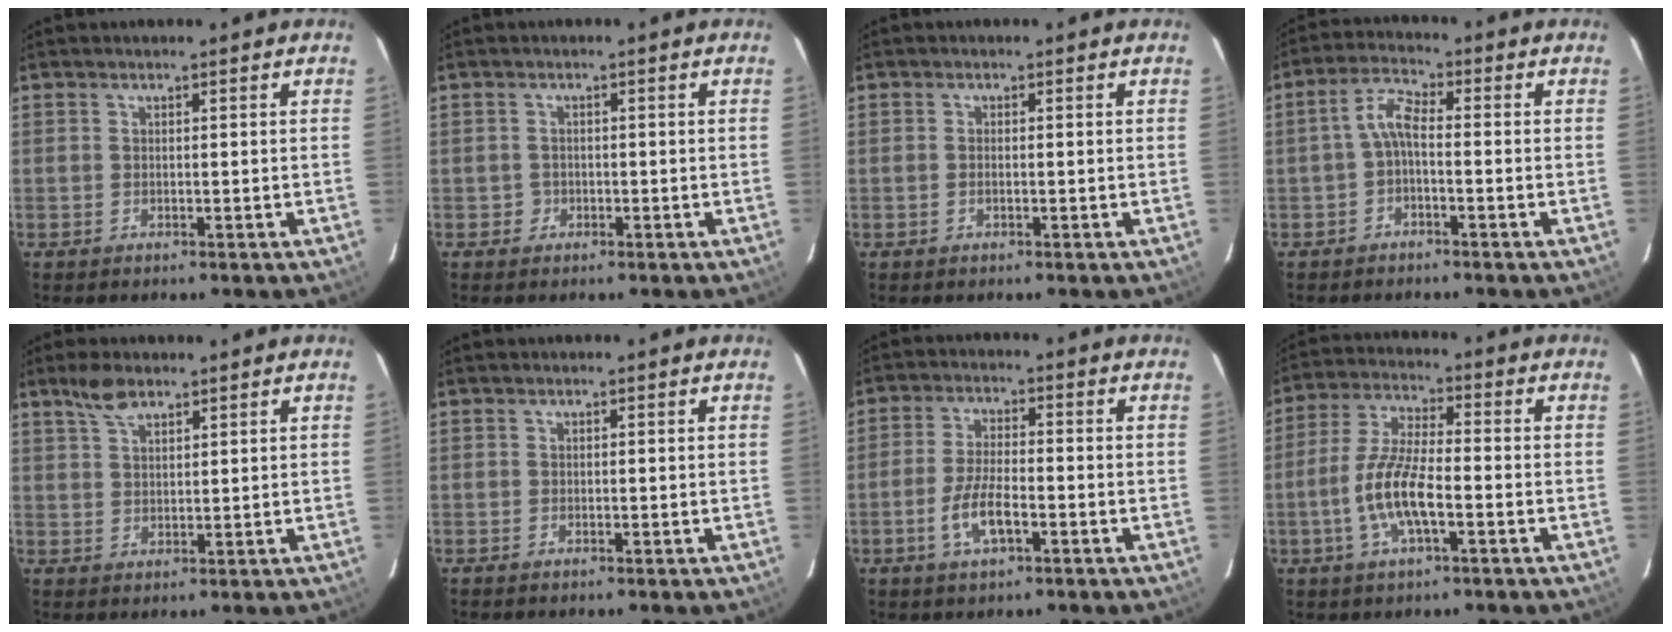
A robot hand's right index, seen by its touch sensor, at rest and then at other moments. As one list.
[{"total": 1.5, "force": [-0.6, 1.3, 0.0], "torque": [0.002, 0.005, -0.008]}, {"total": 0.8, "force": [-0.2, 0.4, 0.7], "torque": [-0.014, 0.003, -0.005]}, {"total": 3.9, "force": [-1.3, 1.2, 3.5], "torque": [-0.080, 0.016, -0.029]}, {"total": 4.5, "force": [3.4, 1.7, 2.5], "torque": [-0.047, 0.009, 0.064]}, {"total": 0.0}, {"total": 6.3, "force": [-2.5, 2.3, 5.3], "torque": [-0.111, 0.000, -0.045]}, {"total": 10.5, "force": [-3.3, 2.9, 9.5], "torque": [-0.199, 0.003, -0.066]}]